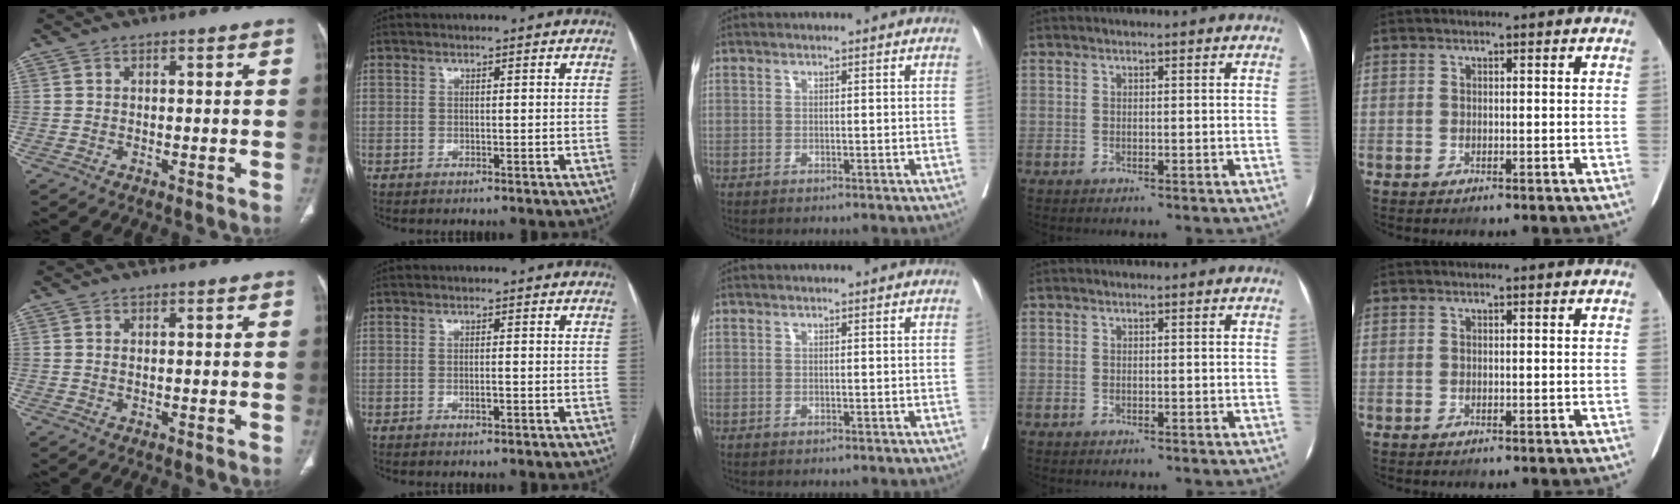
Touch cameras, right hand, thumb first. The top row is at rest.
{"thumb": {"total": 0.6, "force": [0.2, 0.2, 0.5], "torque": [-0.013, 0.003, 0.005]}, "index": {"total": 1.2, "force": [-0.4, 0.2, 1.1], "torque": [-0.021, -0.001, -0.007]}}